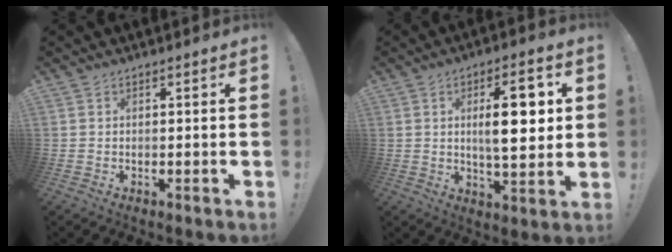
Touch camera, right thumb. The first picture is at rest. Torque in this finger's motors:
{"motor_torque": [-0.11, 1.02, 0.57, 0.77, 0.04]}